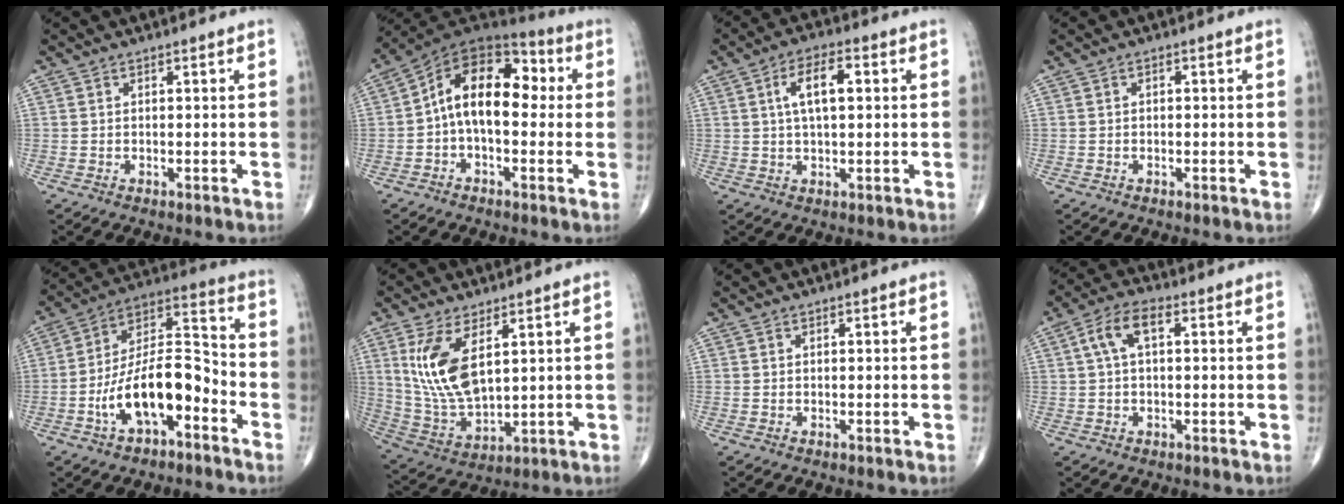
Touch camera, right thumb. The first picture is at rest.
{"total": 14.9, "force": [0.5, 8.8, 12.0], "torque": [-0.163, 0.049, -0.006]}
{"total": 7.8, "force": [1.6, 3.4, 6.8], "torque": [-0.116, 0.012, 0.026]}
{"total": 0.6, "force": [0.0, 0.5, 0.4], "torque": [-0.003, 0.002, -0.004]}
{"total": 16.2, "force": [-6.4, 7.4, 13.0], "torque": [-0.218, 0.067, -0.112]}
{"total": 12.9, "force": [4.4, 5.9, 10.5], "torque": [-0.209, -0.023, 0.104]}
{"total": 0.0}
{"total": 6.4, "force": [1.4, 3.1, 5.5], "torque": [-0.111, 0.022, 0.022]}